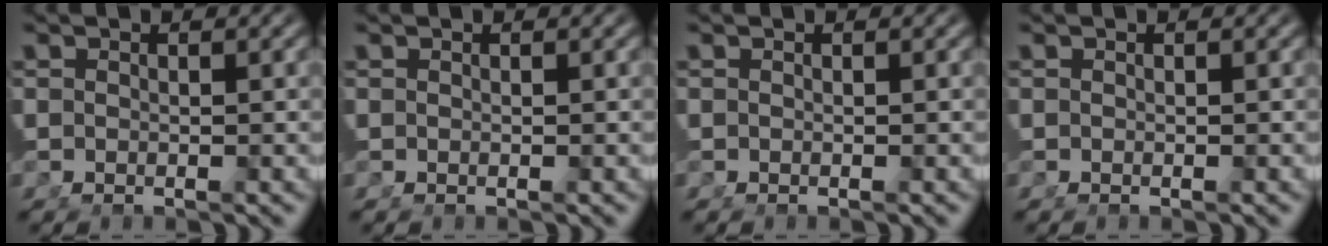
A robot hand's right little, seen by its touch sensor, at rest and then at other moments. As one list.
[{"total": 0.0}, {"total": 0.0}, {"total": 0.0}]